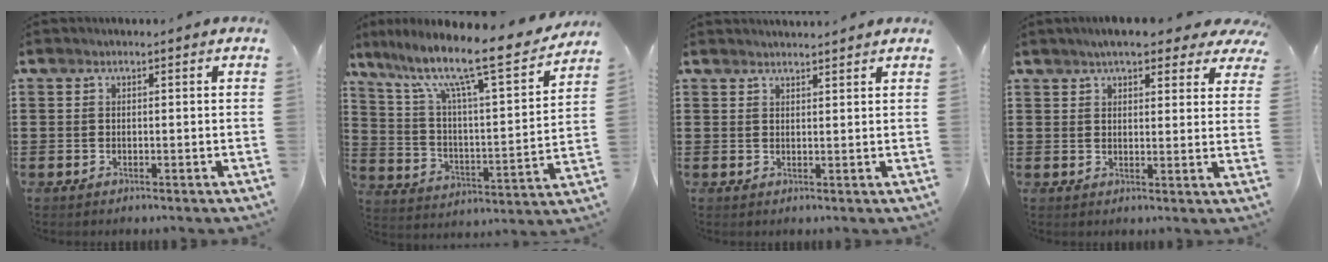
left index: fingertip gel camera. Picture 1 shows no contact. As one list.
[{"total": 12.5, "force": [9.6, 1.2, 7.9], "torque": [-0.171, -0.066, 0.150]}, {"total": 1.5, "force": [1.5, -0.1, 0.1], "torque": [-0.004, 0.001, 0.030]}, {"total": 5.6, "force": [4.6, 1.4, 2.8], "torque": [-0.053, -0.007, 0.080]}]